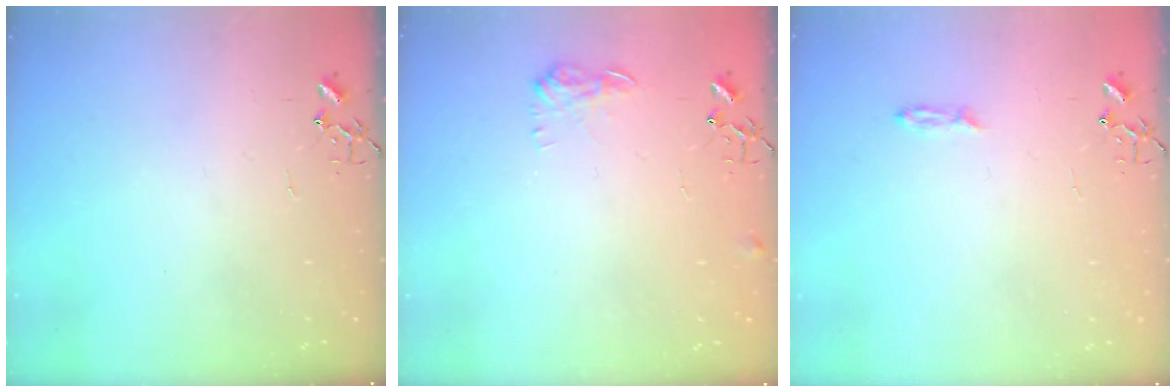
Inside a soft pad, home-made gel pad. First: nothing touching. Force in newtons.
{"total": 7.6, "press": 7.6, "slide": 0.3}
{"total": 3.2, "press": 3.1, "slide": 0.3}